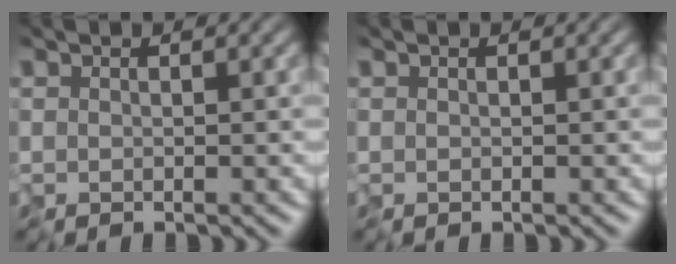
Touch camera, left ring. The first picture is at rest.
{"total": 0.0}